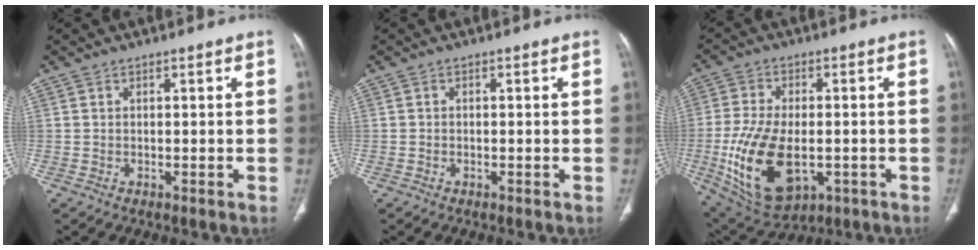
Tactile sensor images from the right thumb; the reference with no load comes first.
{"total": 0.0}
{"total": 17.4, "force": [-4.0, 9.7, 13.9], "torque": [-0.267, -0.005, -0.048]}